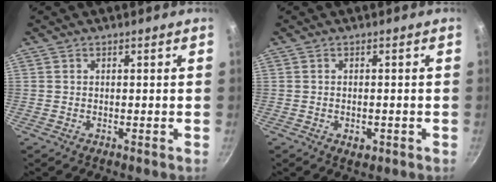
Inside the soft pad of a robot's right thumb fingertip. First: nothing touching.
{"total": 2.3, "force": [-0.9, 1.4, 1.6], "torque": [-0.024, -0.002, -0.011]}